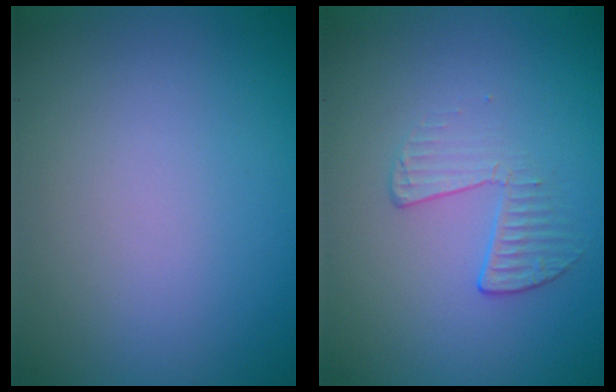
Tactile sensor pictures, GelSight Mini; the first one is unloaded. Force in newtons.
{"total": 1.9, "press": 0.7, "slide": 1.8}